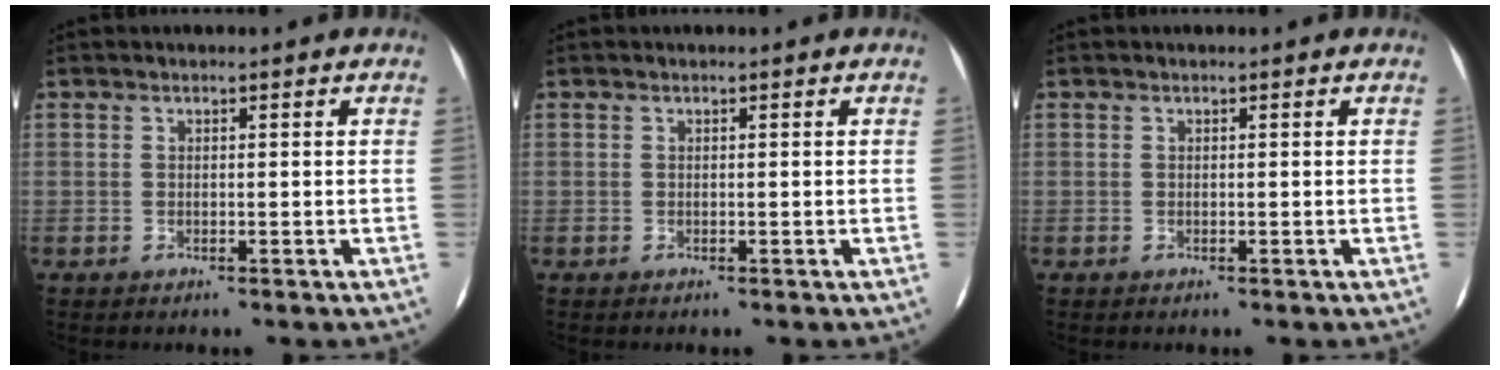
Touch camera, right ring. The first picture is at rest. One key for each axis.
{"total": 0.0}
{"total": 0.0}